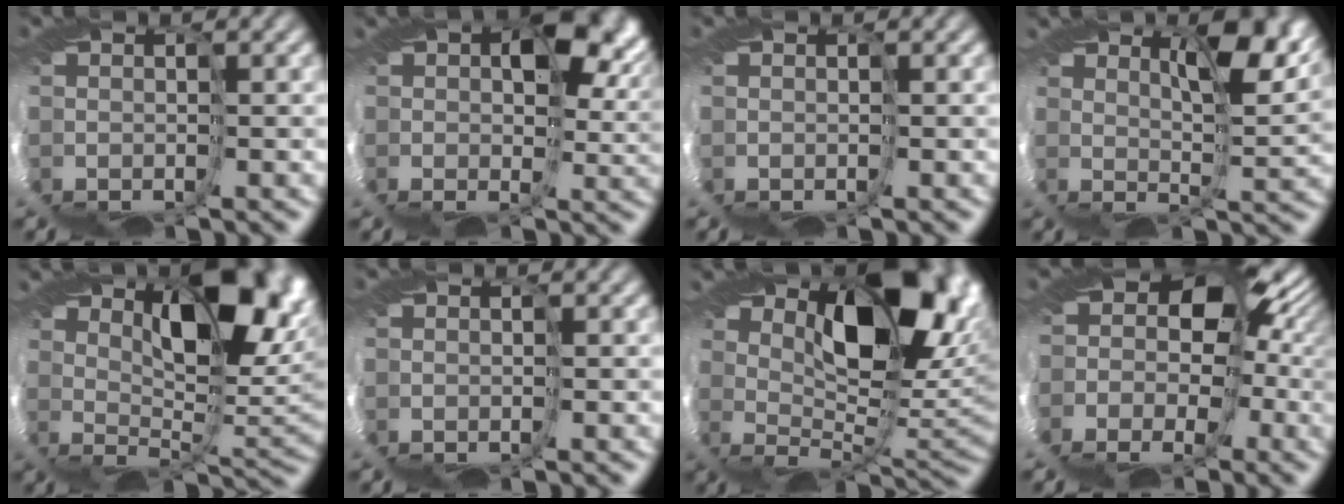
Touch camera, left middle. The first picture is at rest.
{"total": 9.1, "force": [3.9, 3.9, 7.3], "torque": [-0.124, -0.006, 0.081]}
{"total": 0.0}
{"total": 7.6, "force": [5.8, 0.8, 4.9], "torque": [-0.093, -0.001, 0.098]}
{"total": 8.4, "force": [5.8, 1.6, 5.9], "torque": [-0.095, -0.011, 0.105]}
{"total": 0.0}
{"total": 9.4, "force": [5.9, 2.7, 6.8], "torque": [-0.115, -0.015, 0.111]}
{"total": 8.0, "force": [-0.4, 5.7, 5.7], "torque": [-0.112, -0.008, 0.004]}